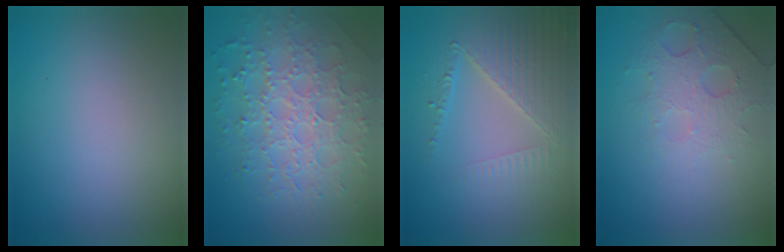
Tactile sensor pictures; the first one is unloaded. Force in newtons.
{"total": 7.2, "press": 5.2, "slide": 5.0}
{"total": 4.3, "press": 4.1, "slide": 1.3}
{"total": 4.5, "press": 2.9, "slide": 3.5}